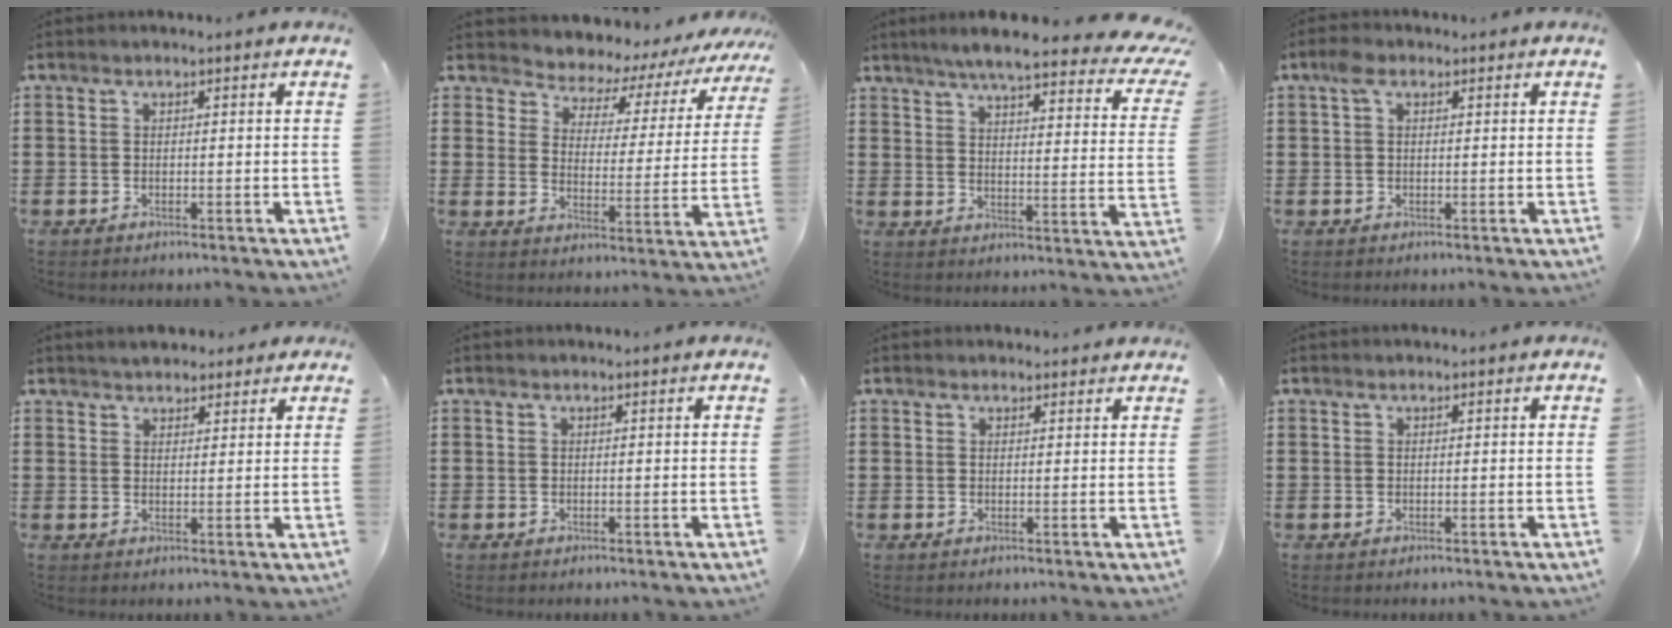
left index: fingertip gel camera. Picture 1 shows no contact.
{"total": 3.9, "force": [3.7, 1.0, 0.4], "torque": [-0.036, -0.036, 0.055]}
{"total": 6.7, "force": [5.4, 0.3, 3.9], "torque": [-0.082, -0.037, 0.085]}
{"total": 2.5, "force": [1.0, 1.5, 1.7], "torque": [-0.040, 0.010, 0.016]}
{"total": 2.8, "force": [2.5, 1.3, 0.0], "torque": [-0.009, 0.005, 0.047]}
{"total": 0.0}
{"total": 1.5, "force": [1.3, 0.8, 0.0], "torque": [0.006, 0.001, 0.024]}
{"total": 0.0}